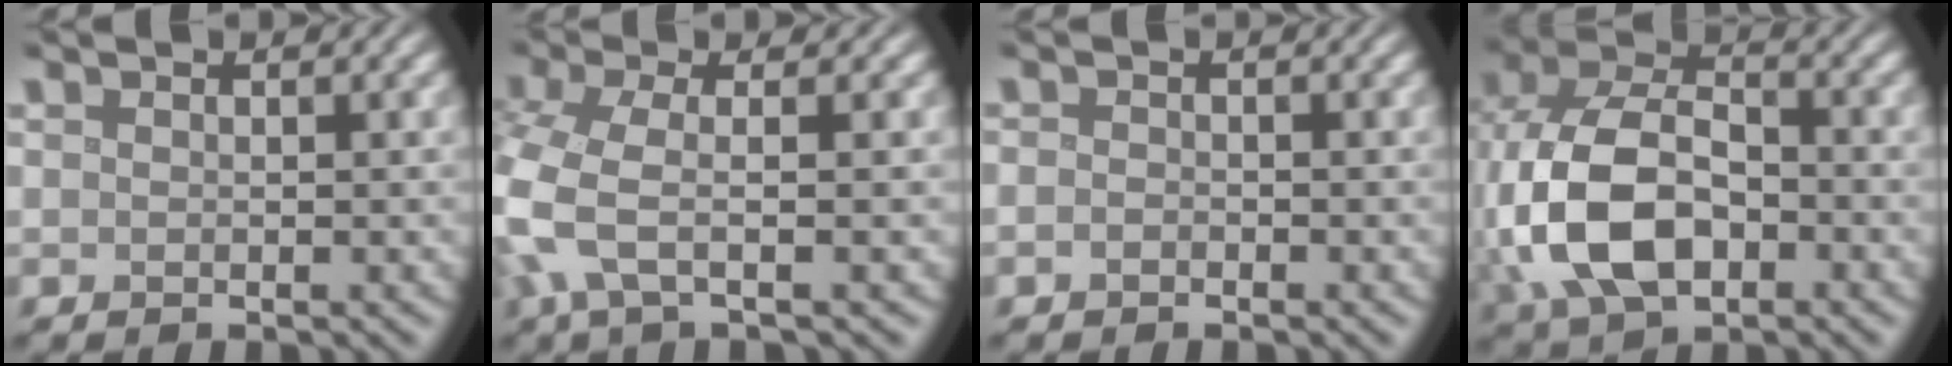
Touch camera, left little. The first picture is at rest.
{"total": 5.0, "force": [-1.5, 1.6, 4.5], "torque": [-0.108, -0.006, -0.038]}
{"total": 0.7, "force": [-0.5, 0.3, 0.3], "torque": [-0.005, -0.002, -0.010]}
{"total": 11.0, "force": [-2.2, 7.2, 8.0], "torque": [-0.198, -0.003, -0.053]}